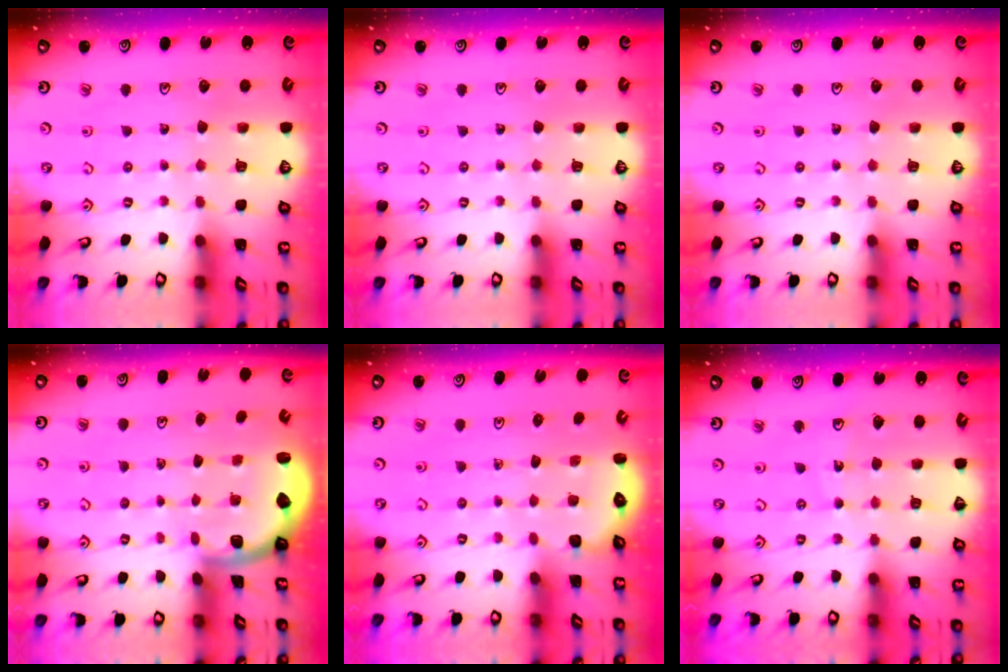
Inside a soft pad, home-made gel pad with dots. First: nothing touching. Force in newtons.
{"total": 0.0}
{"total": 0.0}
{"total": 1.9, "press": 1.8, "slide": 0.5}
{"total": 3.0, "press": 2.6, "slide": 1.4}
{"total": 4.9, "press": 4.3, "slide": 2.3}